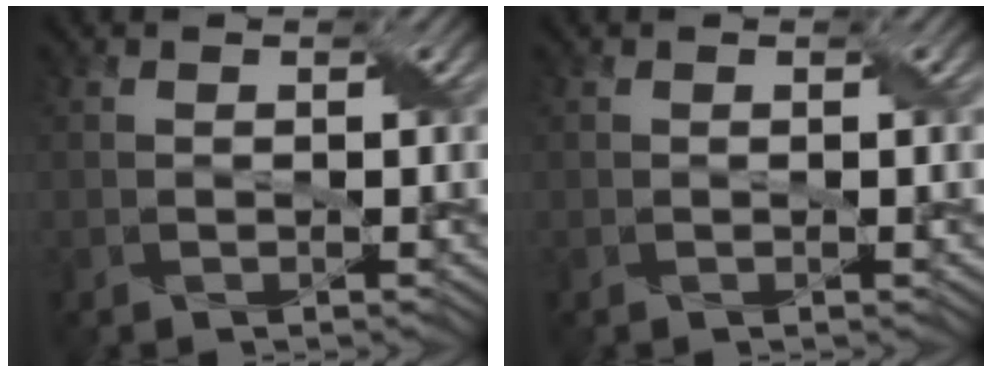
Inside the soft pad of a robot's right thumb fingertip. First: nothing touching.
{"total": 0.0}